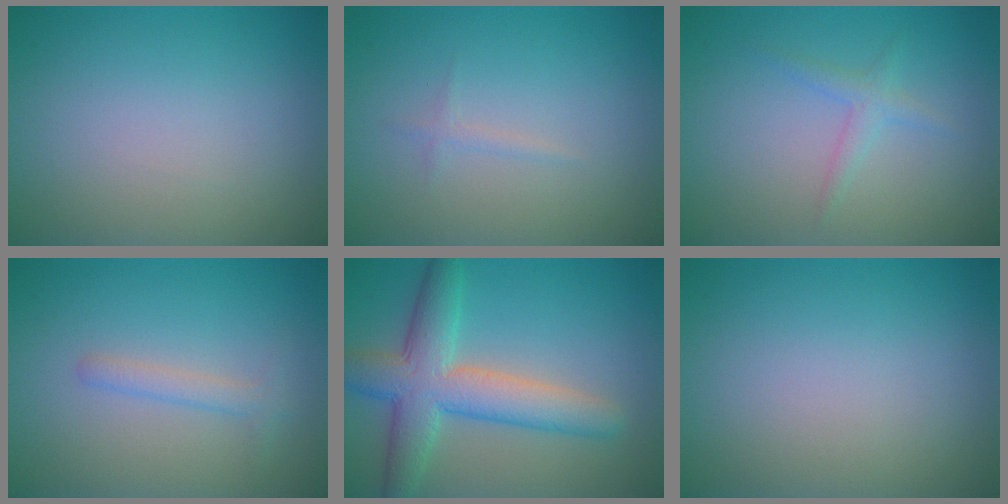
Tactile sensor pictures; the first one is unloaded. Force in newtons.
{"total": 0.7, "press": 0.7, "slide": 0.1}
{"total": 1.4, "press": 1.4, "slide": 0.0}
{"total": 1.8, "press": 1.8, "slide": 0.2}
{"total": 6.8, "press": 6.8, "slide": 0.3}
{"total": 0.0}